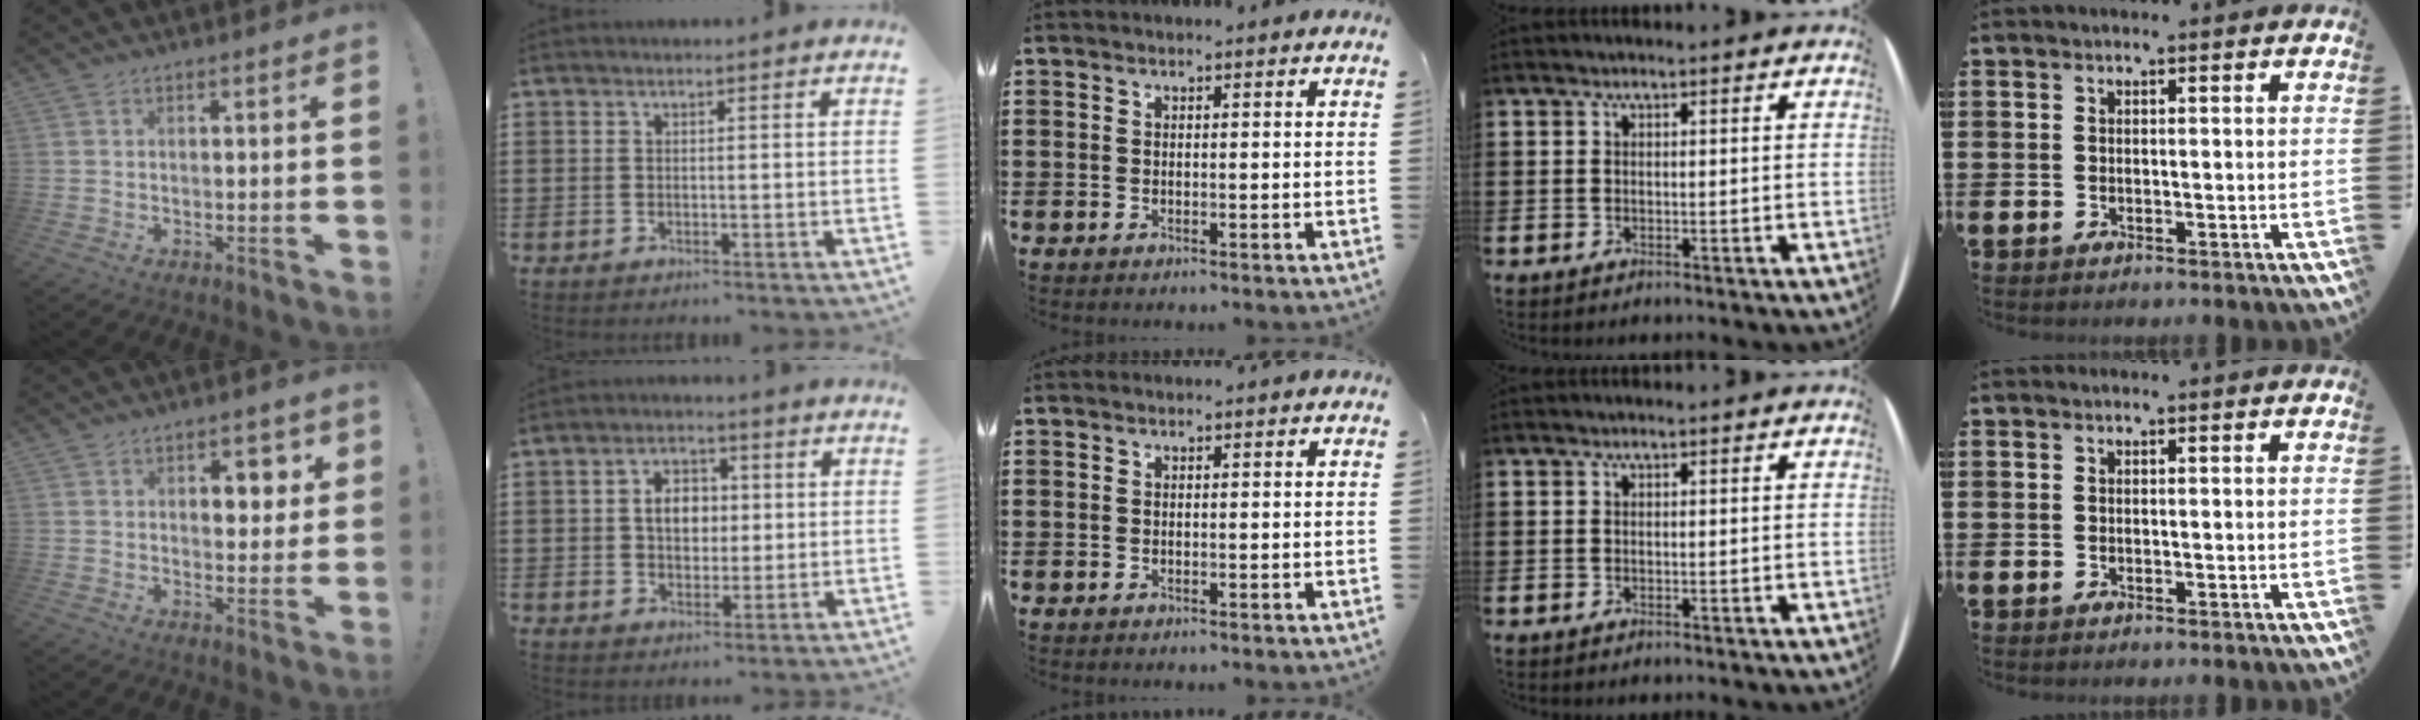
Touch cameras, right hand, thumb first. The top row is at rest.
{"thumb": {"total": 5.4, "force": [2.6, 3.3, 3.4], "torque": [-0.038, -0.012, 0.041]}, "index": {"total": 5.2, "force": [0.4, 3.8, 3.5], "torque": [-0.071, 0.012, 0.000]}}